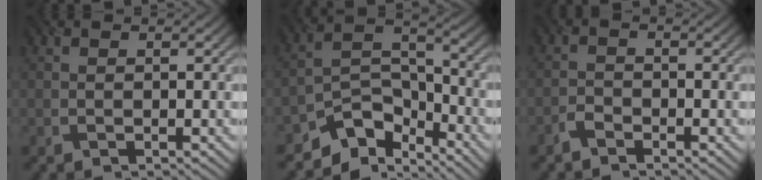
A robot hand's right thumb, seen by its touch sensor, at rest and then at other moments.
{"total": 8.3, "force": [-6.3, 4.0, 3.5], "torque": [-0.048, -0.004, -0.129]}
{"total": 1.7, "force": [-1.5, 0.6, 0.5], "torque": [-0.010, 0.003, -0.035]}